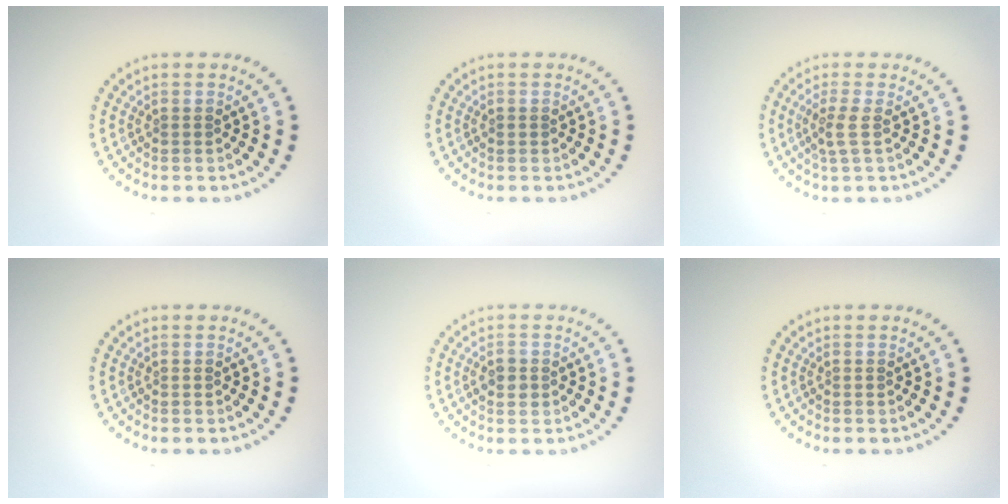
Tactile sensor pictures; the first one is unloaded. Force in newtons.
{"total": 0.5, "press": 0.5, "slide": 0.0}
{"total": 1.9, "press": 1.5, "slide": 1.1}
{"total": 0.0}
{"total": 2.1, "press": 2.1, "slide": 0.1}
{"total": 0.0}